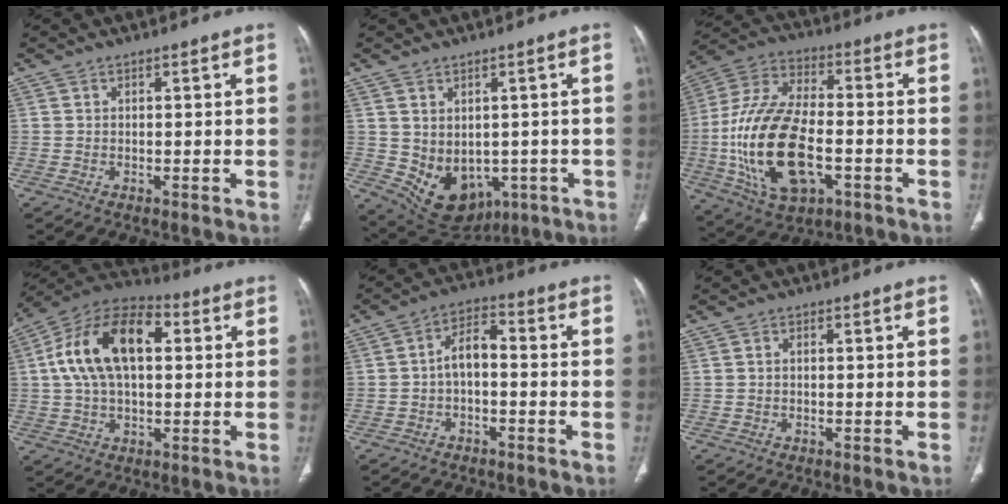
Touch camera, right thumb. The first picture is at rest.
{"total": 12.0, "force": [-2.8, 9.2, 7.1], "torque": [-0.091, 0.007, -0.009]}
{"total": 22.2, "force": [-4.7, 11.5, 18.3], "torque": [-0.368, 0.015, -0.077]}
{"total": 17.4, "force": [3.3, 9.7, 14.0], "torque": [-0.248, 0.030, 0.051]}
{"total": 5.6, "force": [-1.1, 3.0, 4.6], "torque": [-0.076, 0.033, -0.028]}
{"total": 0.5, "force": [-0.1, 0.3, 0.4], "torque": [-0.006, 0.001, -0.005]}